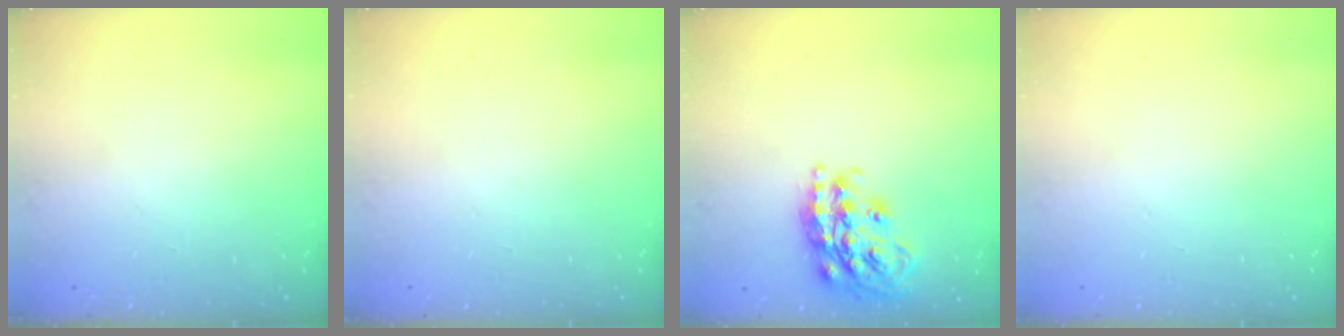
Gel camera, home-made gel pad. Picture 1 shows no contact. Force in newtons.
{"total": 0.0}
{"total": 19.4, "press": 19.4, "slide": 1.4}
{"total": 0.0}